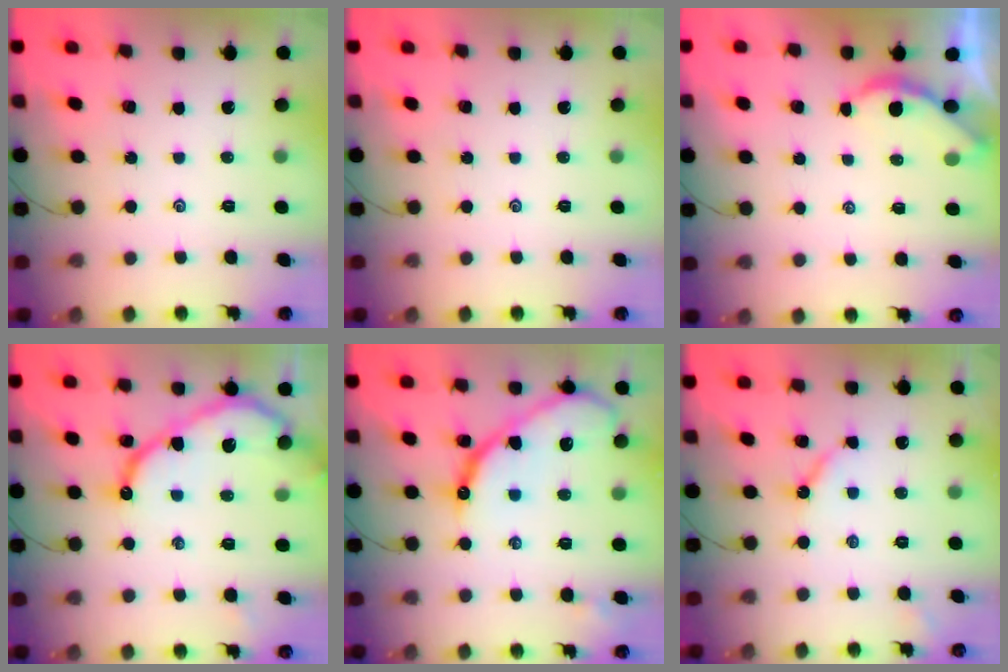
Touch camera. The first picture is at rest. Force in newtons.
{"total": 0.0}
{"total": 1.9, "press": 1.9, "slide": 0.1}
{"total": 11.7, "press": 11.6, "slide": 1.2}
{"total": 16.3, "press": 16.3, "slide": 1.6}
{"total": 5.5, "press": 5.5, "slide": 0.5}